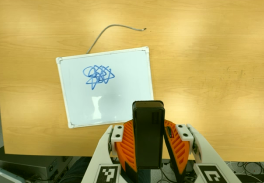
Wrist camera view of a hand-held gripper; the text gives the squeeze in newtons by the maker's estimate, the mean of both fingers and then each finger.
{"total": 6.0, "left": 5.2, "right": 6.9}